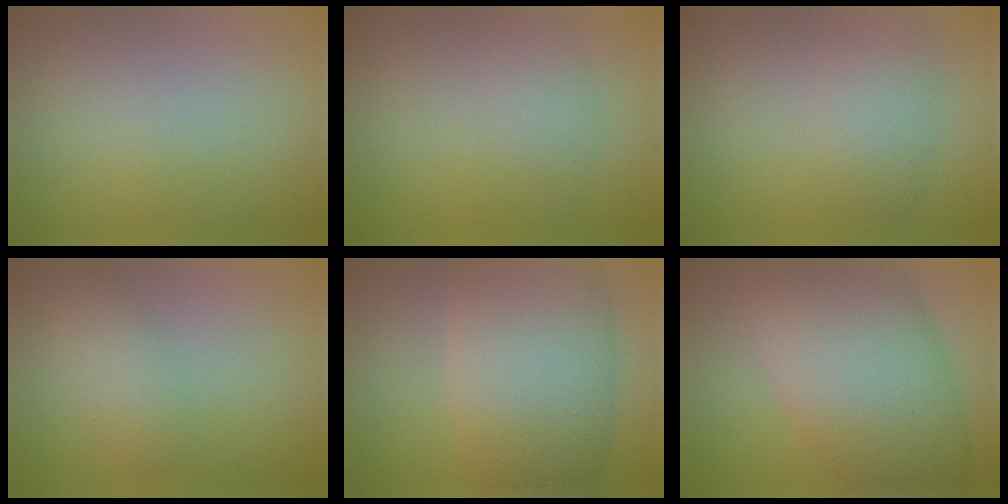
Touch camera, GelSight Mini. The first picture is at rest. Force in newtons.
{"total": 1.8, "press": 1.8, "slide": 0.1}
{"total": 3.0, "press": 3.0, "slide": 0.1}
{"total": 2.4, "press": 2.4, "slide": 0.0}
{"total": 11.3, "press": 11.3, "slide": 0.6}
{"total": 12.6, "press": 12.6, "slide": 0.3}